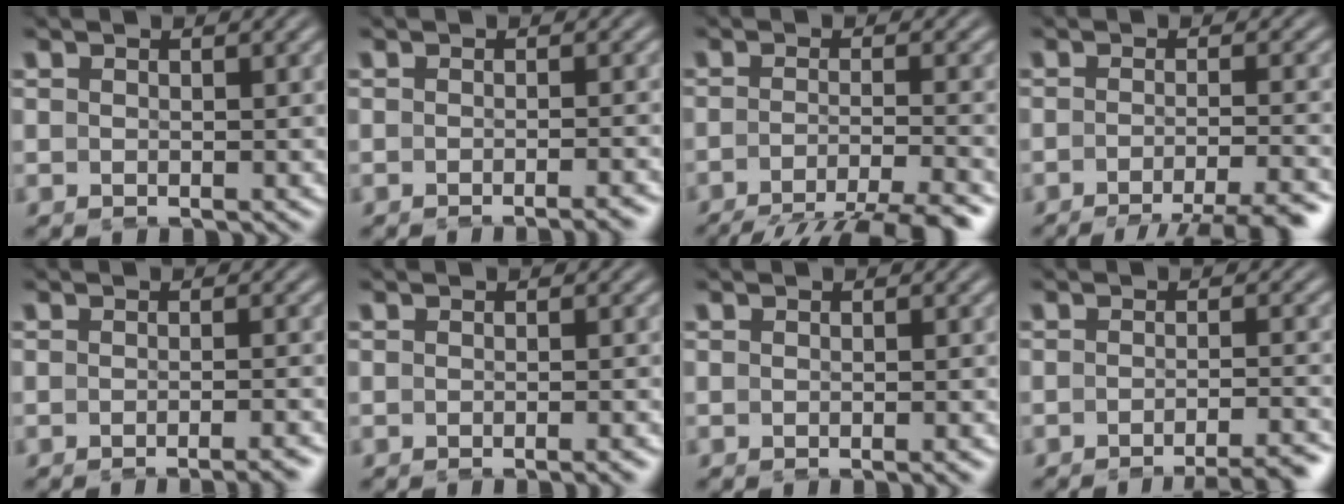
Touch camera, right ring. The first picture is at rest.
{"total": 2.4, "force": [-2.2, 0.1, 1.1], "torque": [-0.012, 0.004, -0.035]}
{"total": 9.5, "force": [-7.5, 2.9, 5.1], "torque": [-0.067, -0.028, -0.103]}
{"total": 10.6, "force": [-9.3, 2.7, 4.2], "torque": [-0.042, -0.018, -0.138]}
{"total": 3.3, "force": [-3.0, 0.2, 1.3], "torque": [-0.013, 0.002, -0.047]}
{"total": 1.3, "force": [-1.1, -0.1, 0.6], "torque": [-0.009, 0.005, -0.019]}
{"total": 0.7, "force": [-0.6, -0.2, 0.4], "torque": [-0.005, 0.003, -0.011]}
{"total": 8.9, "force": [-8.3, 1.6, 2.8], "torque": [-0.017, -0.008, -0.126]}